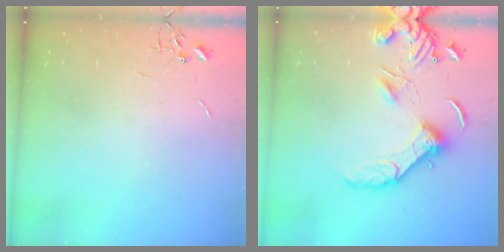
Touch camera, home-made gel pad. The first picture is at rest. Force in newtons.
{"total": 13.5, "press": 13.4, "slide": 1.7}